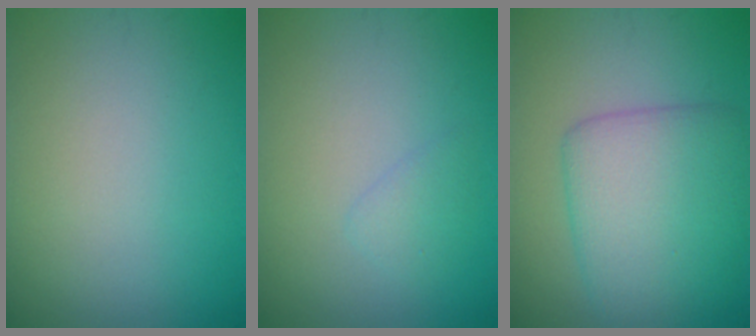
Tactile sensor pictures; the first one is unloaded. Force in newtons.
{"total": 1.2, "press": 1.2, "slide": 0.0}
{"total": 6.8, "press": 6.8, "slide": 0.1}